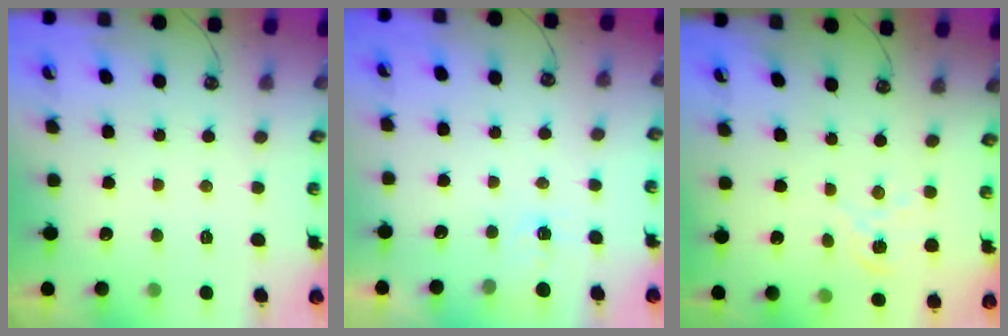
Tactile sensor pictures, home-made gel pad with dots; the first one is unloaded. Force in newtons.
{"total": 1.3, "press": 1.2, "slide": 0.2}
{"total": 2.6, "press": 2.6, "slide": 0.4}